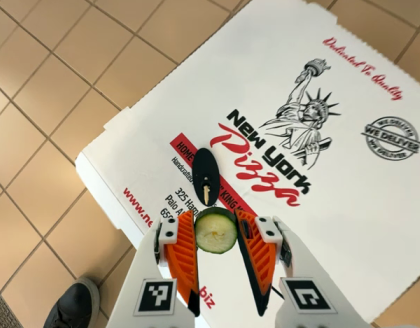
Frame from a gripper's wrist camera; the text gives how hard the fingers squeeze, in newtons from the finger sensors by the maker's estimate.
{"total": 7.1, "left": 7.2, "right": 7.0}